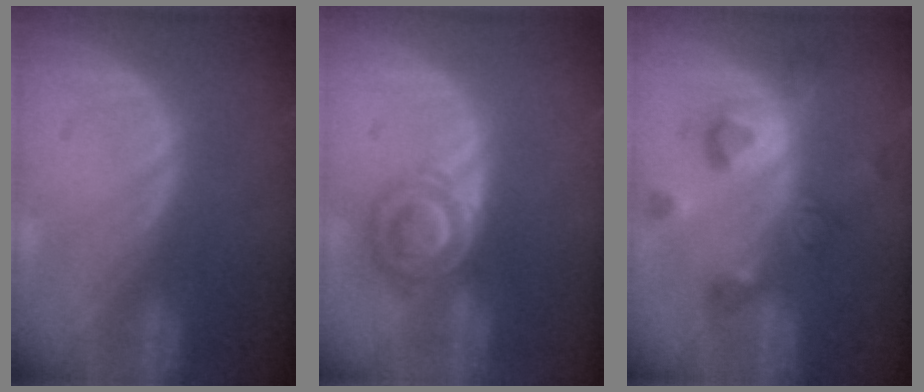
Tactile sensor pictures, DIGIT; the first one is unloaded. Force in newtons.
{"total": 7.1, "press": 6.0, "slide": 3.8}
{"total": 8.0, "press": 7.7, "slide": 2.4}